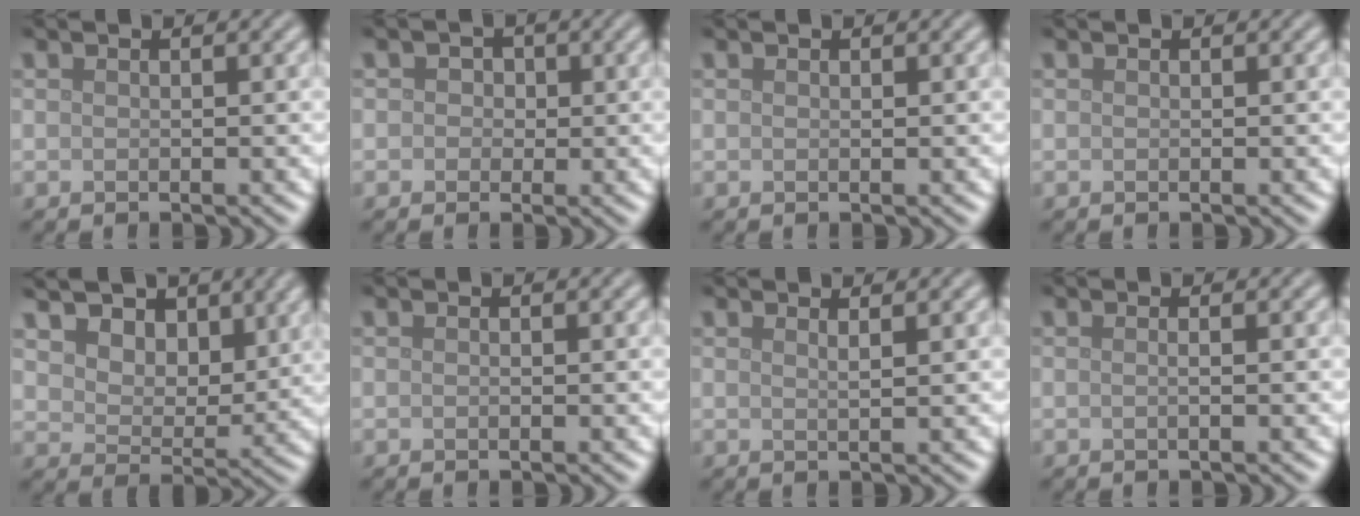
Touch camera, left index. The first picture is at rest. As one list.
[{"total": 2.3, "force": [0.7, 1.9, 1.0], "torque": [0.007, 0.012, -0.009]}, {"total": 0.0}, {"total": 0.0}, {"total": 9.4, "force": [5.8, 5.8, 4.7], "torque": [-0.106, 0.007, 0.091]}, {"total": 0.0}, {"total": 1.2, "force": [0.8, 0.4, 0.8], "torque": [-0.001, 0.001, 0.004]}, {"total": 1.2, "force": [0.1, 0.6, 1.1], "torque": [-0.006, -0.008, -0.014]}]